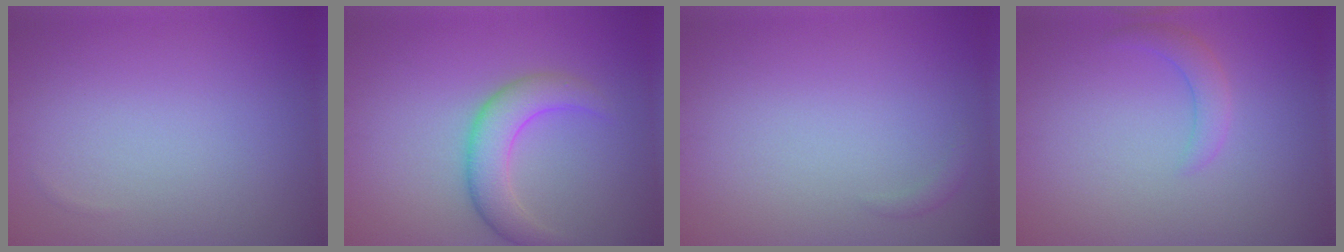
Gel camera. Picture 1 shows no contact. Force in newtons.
{"total": 4.3, "press": 4.3, "slide": 0.1}
{"total": 0.6, "press": 0.6, "slide": 0.1}
{"total": 2.0, "press": 2.0, "slide": 0.1}